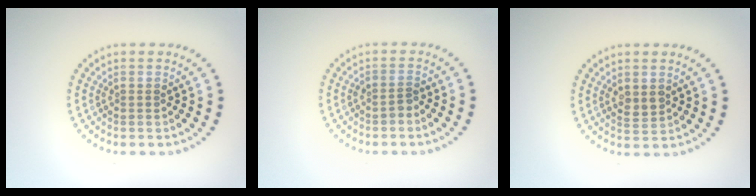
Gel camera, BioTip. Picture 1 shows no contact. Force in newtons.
{"total": 1.1, "press": 0.9, "slide": 0.7}
{"total": 1.6, "press": 1.6, "slide": 0.1}